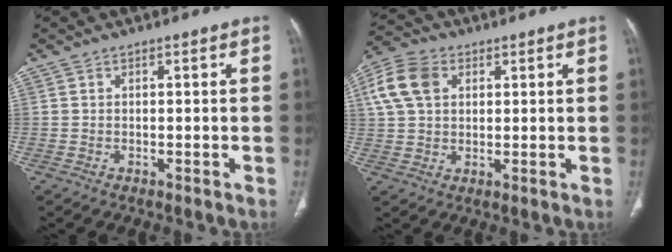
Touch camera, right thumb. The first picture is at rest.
{"total": 9.9, "force": [3.2, 7.0, 6.3], "torque": [-0.125, 0.013, 0.057]}